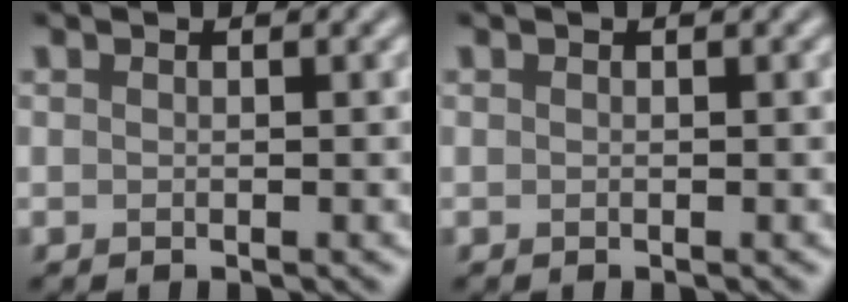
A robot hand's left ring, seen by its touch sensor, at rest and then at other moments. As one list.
[{"total": 0.0}]